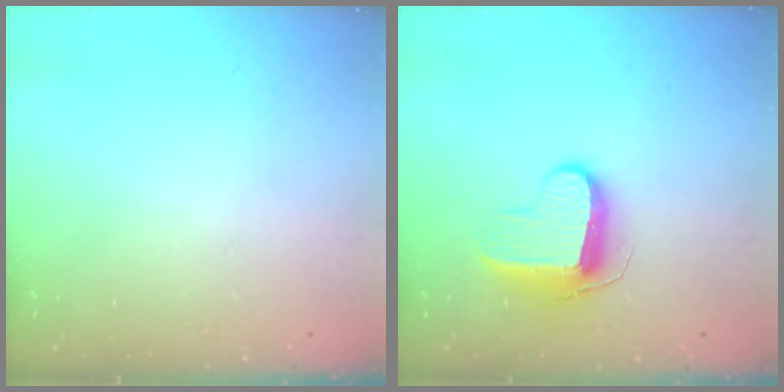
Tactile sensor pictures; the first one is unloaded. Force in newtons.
{"total": 9.3, "press": 9.3, "slide": 0.5}